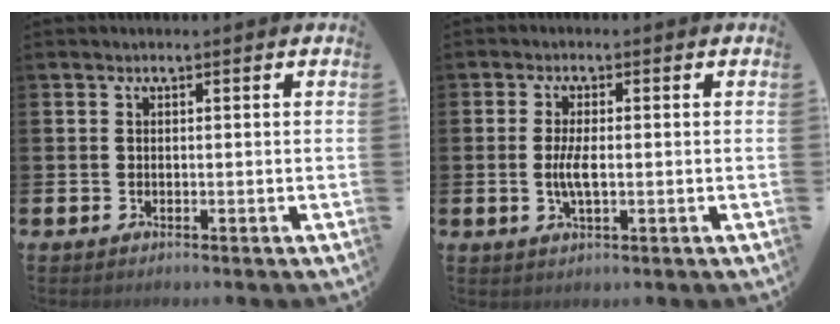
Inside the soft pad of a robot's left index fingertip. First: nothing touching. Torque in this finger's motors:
{"motor_torque": [0.16, 0.02, 0.12, 0.15]}